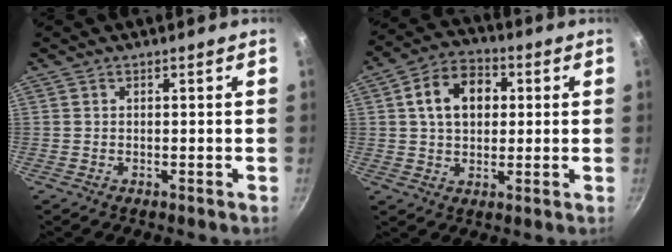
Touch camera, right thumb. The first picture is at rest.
{"total": 11.0, "force": [2.1, 8.0, 7.2], "torque": [-0.092, 0.015, 0.025]}